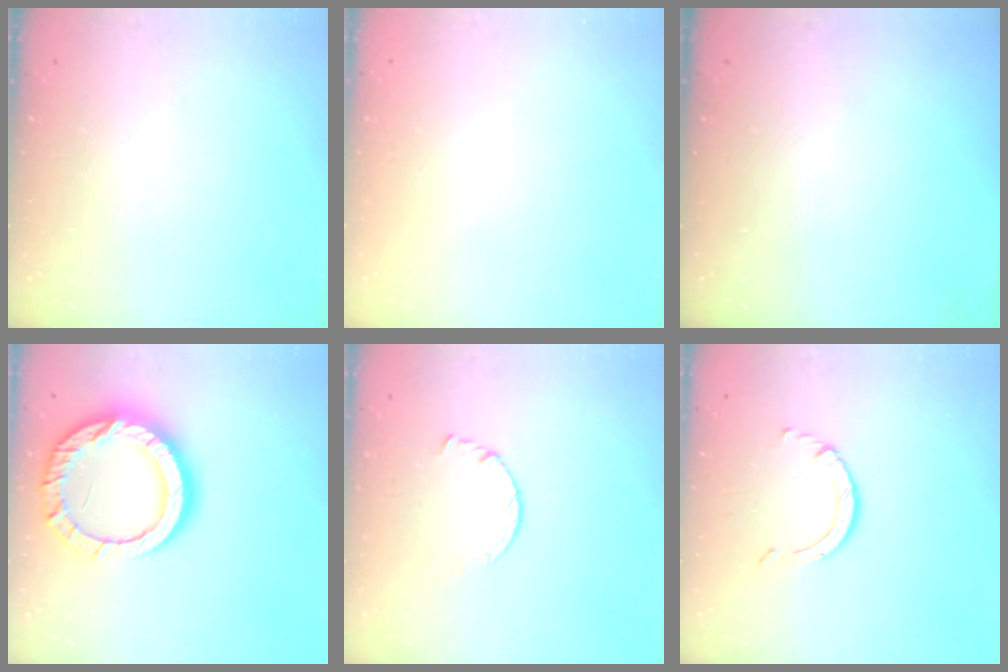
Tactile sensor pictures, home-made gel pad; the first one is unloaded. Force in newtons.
{"total": 2.5, "press": 2.5, "slide": 0.2}
{"total": 0.0}
{"total": 16.4, "press": 16.3, "slide": 1.6}
{"total": 2.9, "press": 2.8, "slide": 0.3}
{"total": 3.6, "press": 3.6, "slide": 0.6}